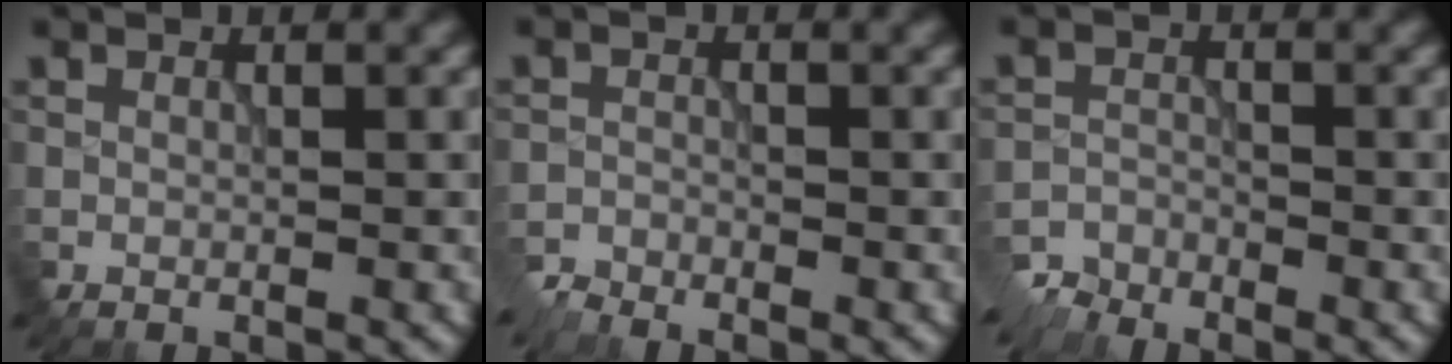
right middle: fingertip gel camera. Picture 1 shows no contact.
{"total": 2.1, "force": [-2.1, 0.2, 0.1], "torque": [-0.008, -0.004, -0.048]}
{"total": 4.0, "force": [-3.9, 1.0, 0.2], "torque": [-0.007, -0.014, -0.074]}